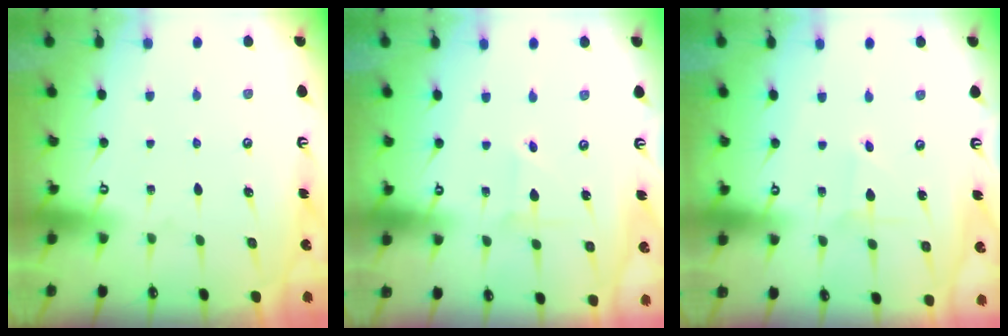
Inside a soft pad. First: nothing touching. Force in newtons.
{"total": 0.7, "press": 0.7, "slide": 0.0}
{"total": 1.7, "press": 1.7, "slide": 0.1}